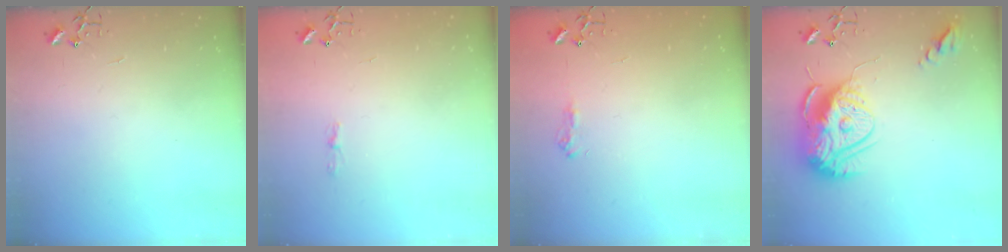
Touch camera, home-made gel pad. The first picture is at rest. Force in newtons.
{"total": 3.2, "press": 3.2, "slide": 0.5}
{"total": 6.9, "press": 6.9, "slide": 1.0}
{"total": 18.4, "press": 18.3, "slide": 1.7}